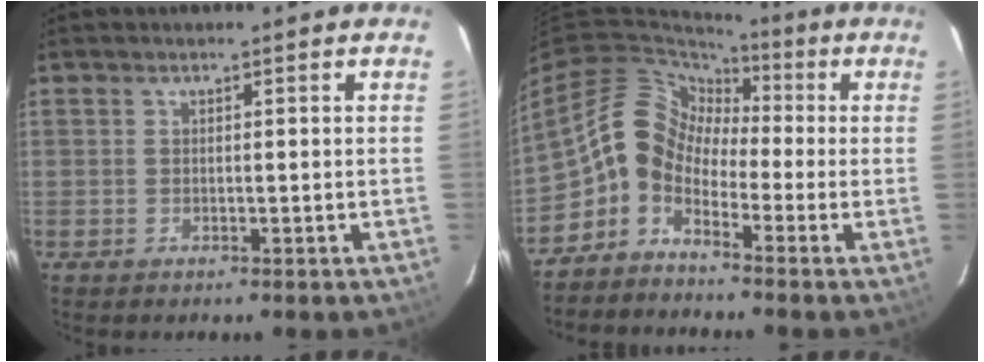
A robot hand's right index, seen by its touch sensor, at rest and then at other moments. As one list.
[{"total": 9.0, "force": [-3.0, 6.8, 5.2], "torque": [-0.092, 0.026, -0.086]}]